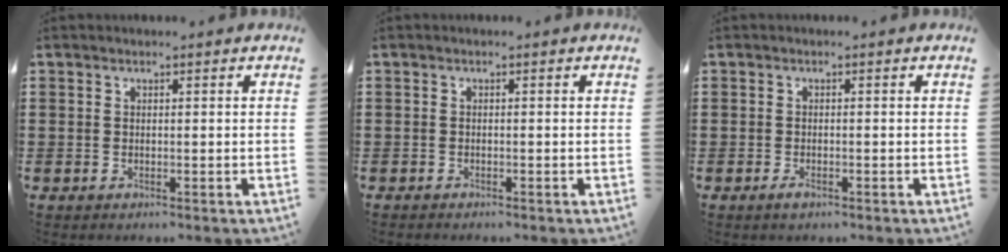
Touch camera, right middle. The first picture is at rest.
{"total": 0.6, "force": [-0.6, 0.1, 0.0], "torque": [0.000, 0.001, -0.013]}
{"total": 0.6, "force": [-0.1, 0.2, 0.6], "torque": [-0.011, -0.006, 0.002]}